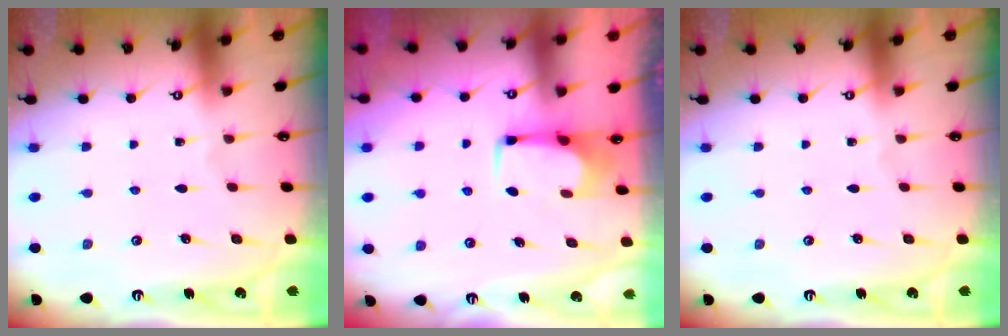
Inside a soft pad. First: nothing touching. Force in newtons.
{"total": 2.7, "press": 2.6, "slide": 0.4}
{"total": 0.0}